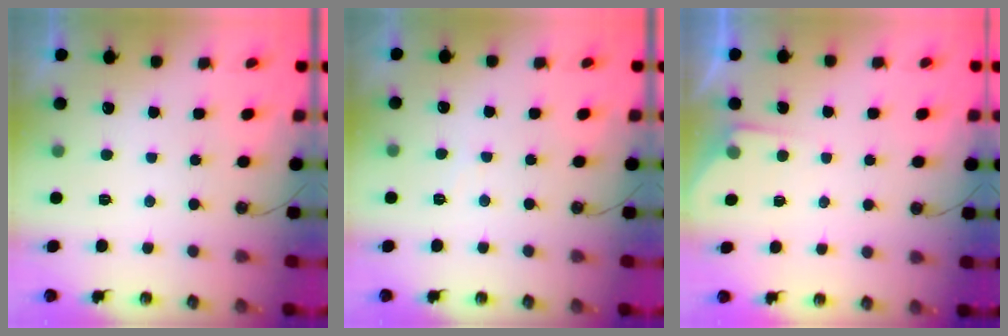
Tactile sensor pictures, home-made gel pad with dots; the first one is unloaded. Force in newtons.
{"total": 3.3, "press": 3.2, "slide": 0.6}
{"total": 3.9, "press": 3.8, "slide": 0.6}